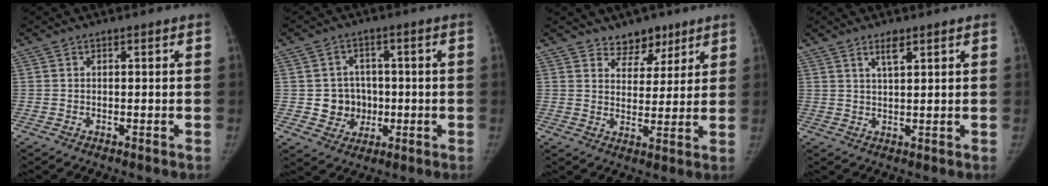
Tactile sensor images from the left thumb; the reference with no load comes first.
{"total": 6.6, "force": [-0.5, 6.3, 2.0], "torque": [0.004, 0.012, -0.001]}
{"total": 6.1, "force": [4.7, 3.7, 1.3], "torque": [0.016, -0.032, 0.075]}
{"total": 2.9, "force": [2.0, 0.5, 2.0], "torque": [-0.036, -0.011, 0.038]}